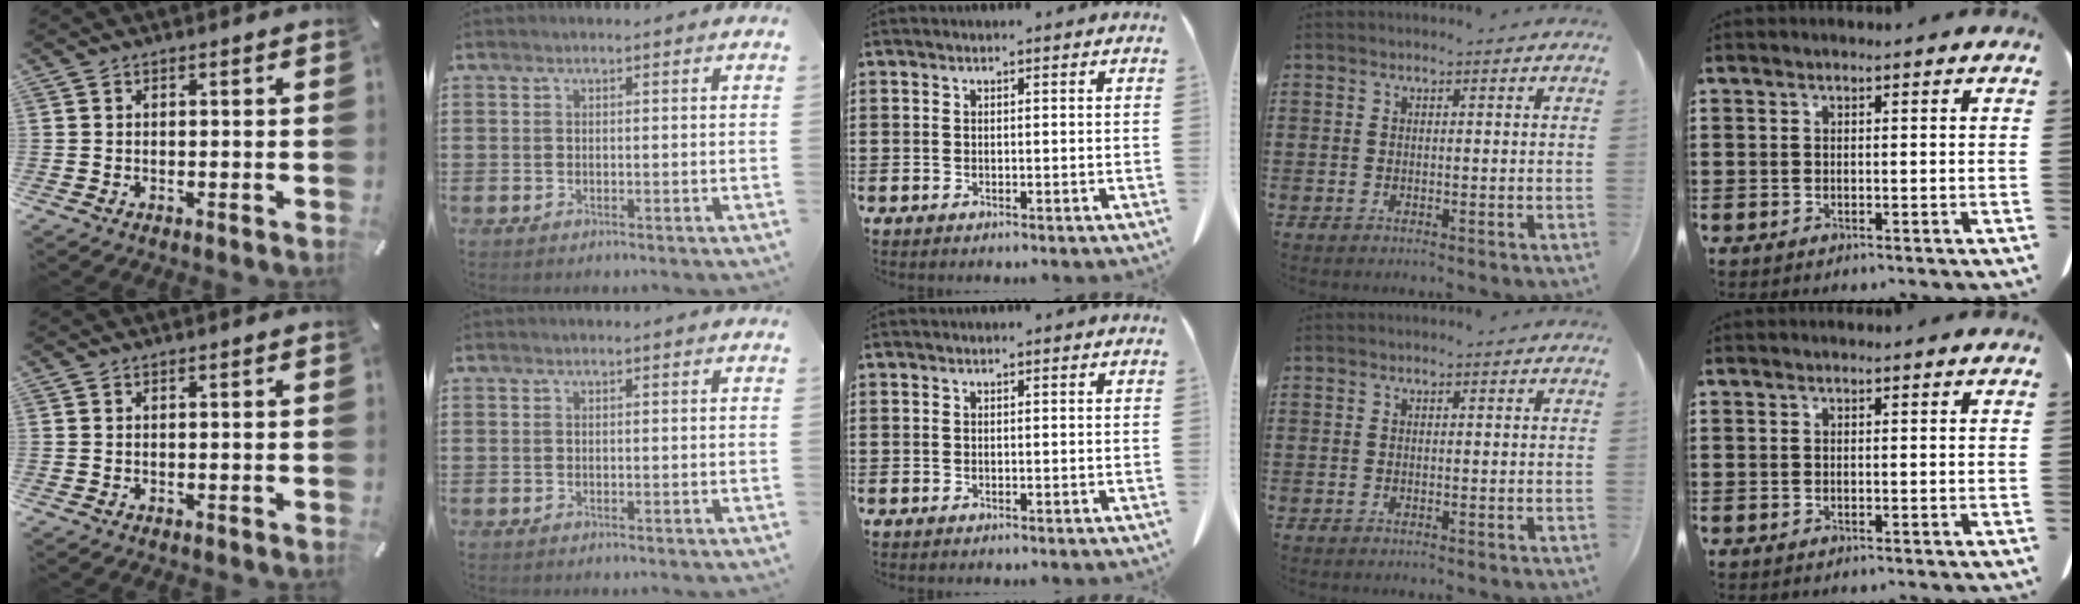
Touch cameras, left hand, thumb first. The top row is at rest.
{}